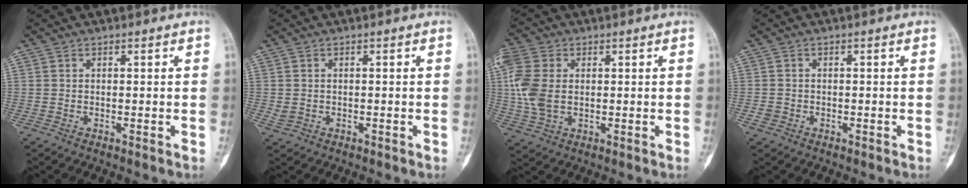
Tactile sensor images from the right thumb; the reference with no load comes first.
{"total": 1.7, "force": [-0.3, 1.4, 0.8], "torque": [-0.016, 0.002, -0.001]}
{"total": 9.9, "force": [1.0, 6.6, 7.2], "torque": [-0.182, 0.005, 0.023]}
{"total": 1.4, "force": [-0.6, 1.2, 0.4], "torque": [-0.008, 0.004, -0.013]}